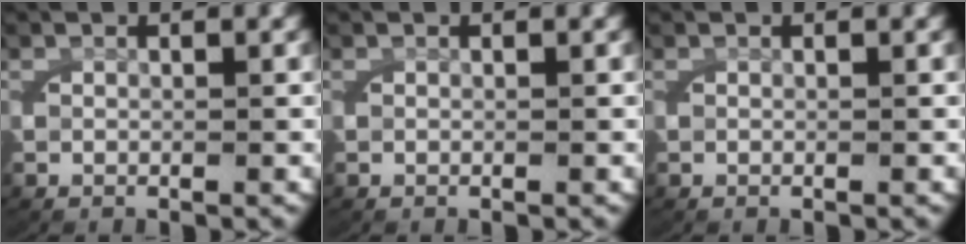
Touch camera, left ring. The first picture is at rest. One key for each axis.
{"total": 0.0}
{"total": 0.0}